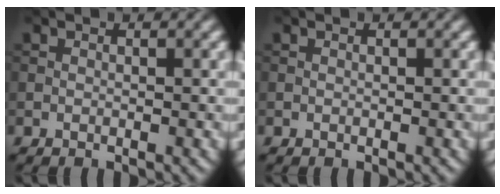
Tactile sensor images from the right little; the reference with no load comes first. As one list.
[{"total": 0.0}]